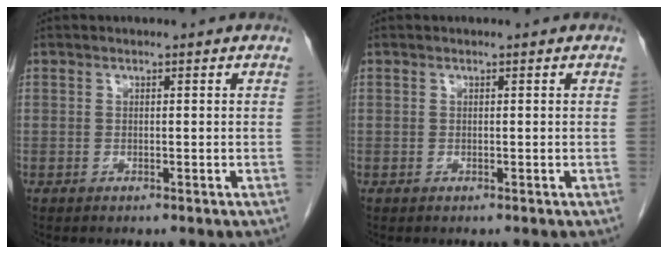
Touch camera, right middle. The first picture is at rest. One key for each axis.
{"total": 0.0}